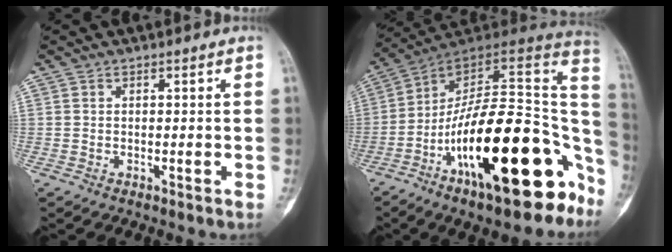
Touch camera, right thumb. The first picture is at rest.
{"total": 28.8, "force": [-11.6, 11.3, 23.9], "torque": [-0.286, 0.083, -0.181]}